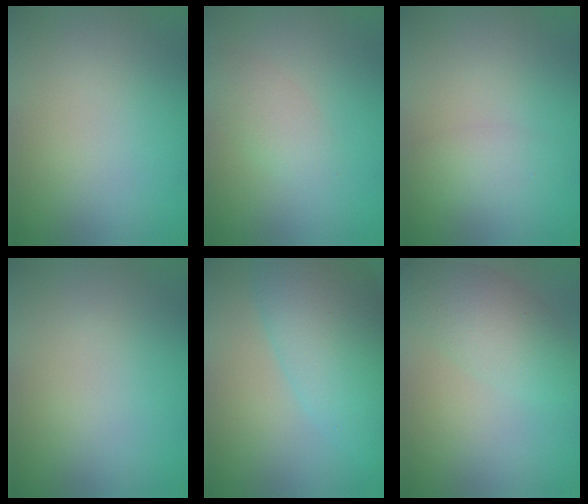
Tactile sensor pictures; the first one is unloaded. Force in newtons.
{"total": 2.0, "press": 2.0, "slide": 0.1}
{"total": 1.7, "press": 1.7, "slide": 0.1}
{"total": 0.0}
{"total": 7.9, "press": 7.9, "slide": 0.2}
{"total": 3.7, "press": 3.7, "slide": 0.2}